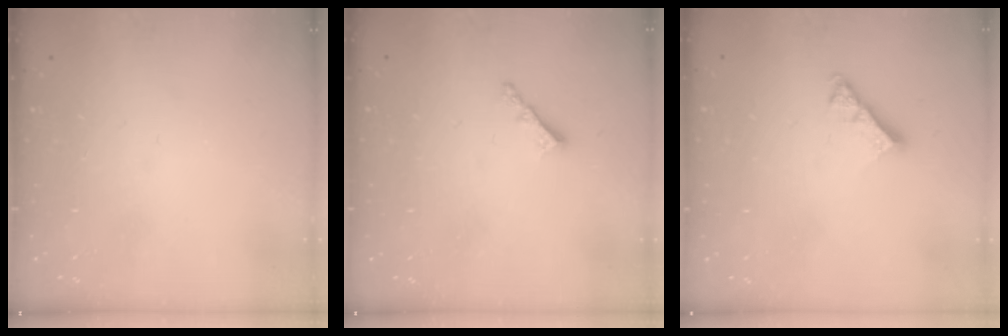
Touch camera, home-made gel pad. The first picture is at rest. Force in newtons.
{"total": 3.1, "press": 3.1, "slide": 0.3}
{"total": 6.0, "press": 6.0, "slide": 0.7}